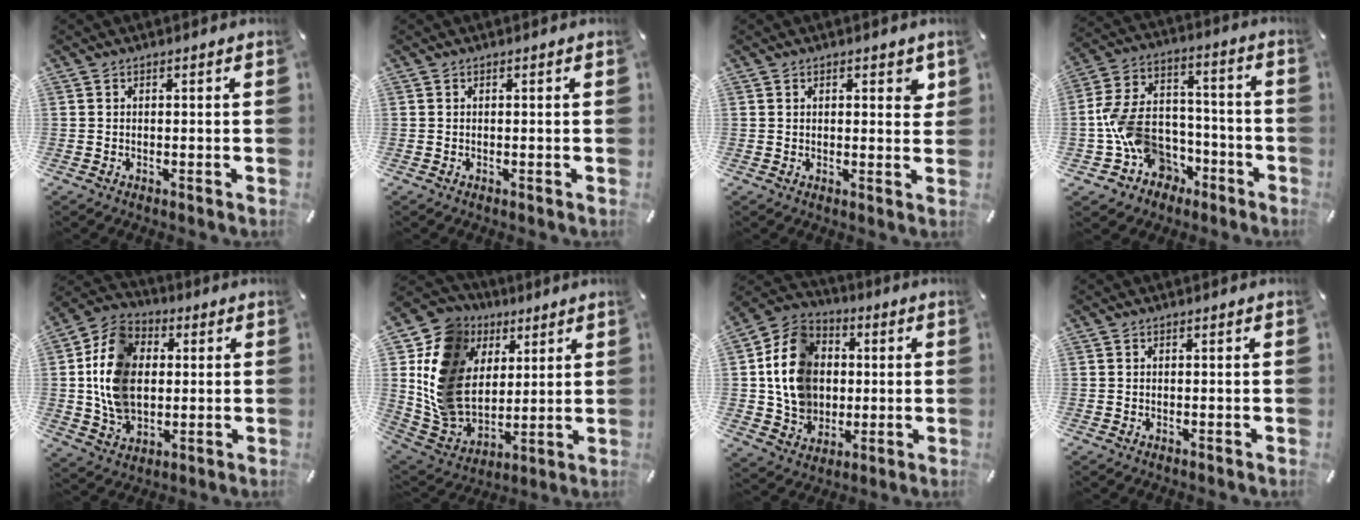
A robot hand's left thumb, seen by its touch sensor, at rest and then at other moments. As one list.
[{"total": 0.0}, {"total": 2.6, "force": [1.3, 1.5, 1.8], "torque": [-0.005, -0.007, 0.014]}, {"total": 14.9, "force": [-4.5, 12.3, 7.1], "torque": [-0.130, 0.022, -0.072]}, {"total": 15.1, "force": [0.9, 12.0, 9.0], "torque": [-0.209, 0.014, 0.014]}, {"total": 16.2, "force": [3.2, 14.2, 7.2], "torque": [-0.171, -0.019, 0.069]}, {"total": 15.1, "force": [0.6, 13.4, 7.0], "torque": [-0.159, 0.014, 0.018]}, {"total": 0.0}]